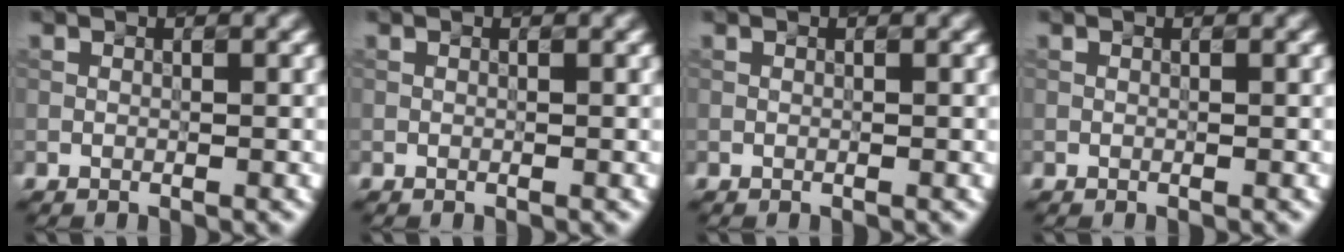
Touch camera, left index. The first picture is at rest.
{"total": 0.0}
{"total": 0.0}
{"total": 0.0}